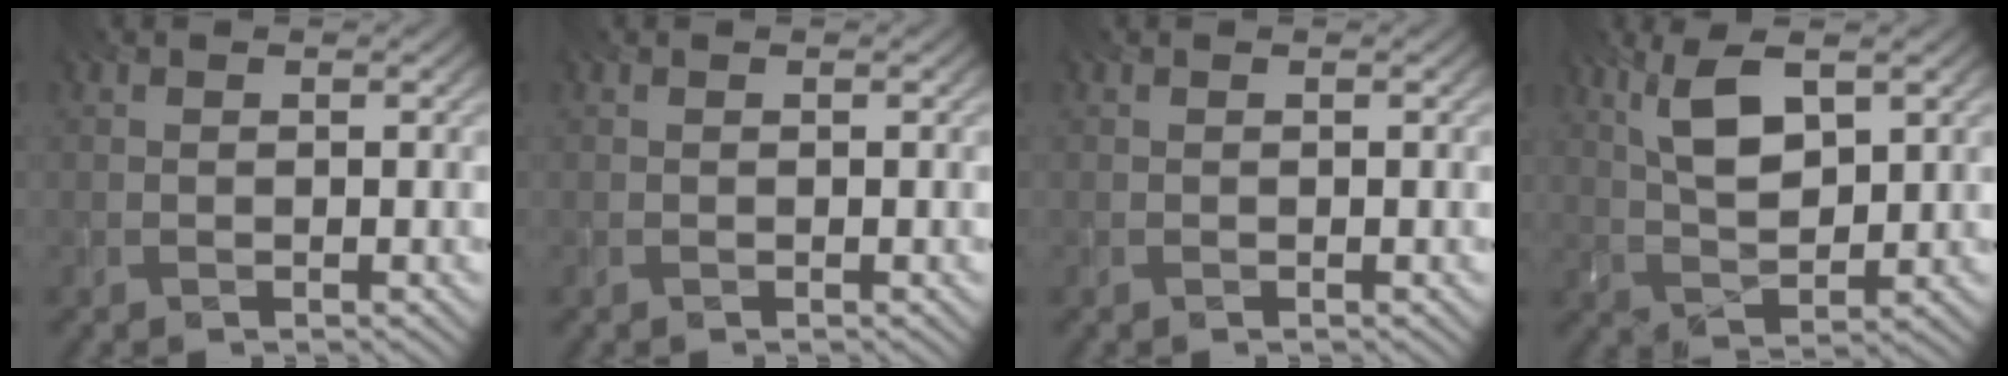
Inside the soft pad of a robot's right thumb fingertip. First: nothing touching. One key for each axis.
{"total": 0.0}
{"total": 0.0}
{"total": 7.4, "fx": 3.0, "fy": 2.9, "fz": 6.2, "tx": -0.135, "ty": 0.005, "tz": 0.061}